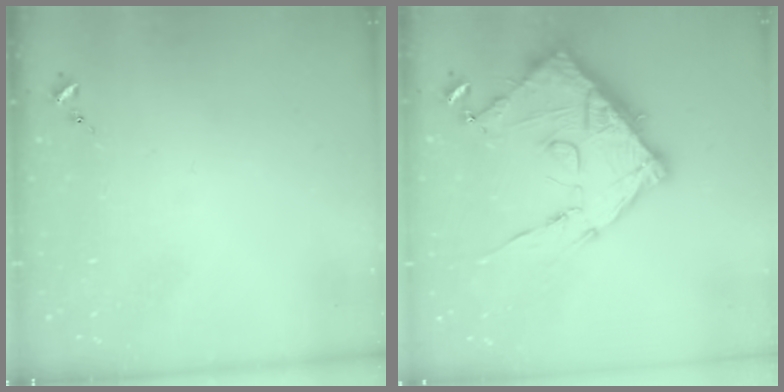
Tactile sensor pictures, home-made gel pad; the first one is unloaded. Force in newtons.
{"total": 15.0, "press": 14.9, "slide": 1.5}